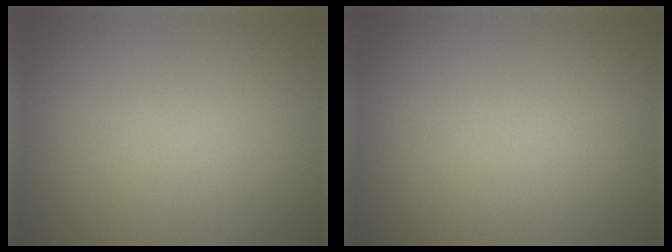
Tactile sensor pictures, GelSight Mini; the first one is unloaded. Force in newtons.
{"total": 0.0}